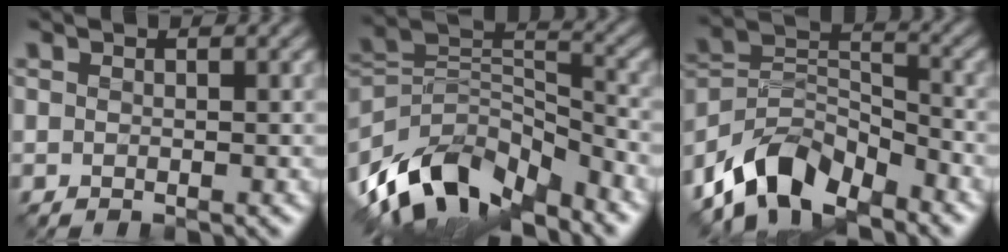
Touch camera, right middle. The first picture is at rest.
{"total": 12.0, "force": [-8.5, 5.5, 6.4], "torque": [-0.126, 0.009, -0.162]}
{"total": 7.5, "force": [-6.0, 3.3, 3.0], "torque": [-0.044, 0.002, -0.126]}